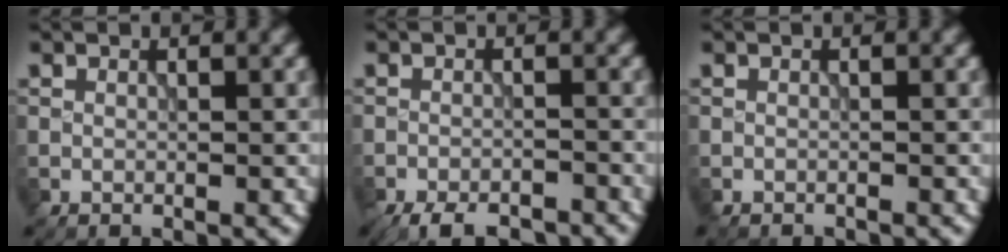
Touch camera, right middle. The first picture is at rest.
{"total": 6.2, "force": [-5.4, 1.8, 2.6], "torque": [-0.041, -0.018, -0.080]}
{"total": 2.0, "force": [-2.0, 0.2, 0.4], "torque": [0.002, -0.011, -0.029]}